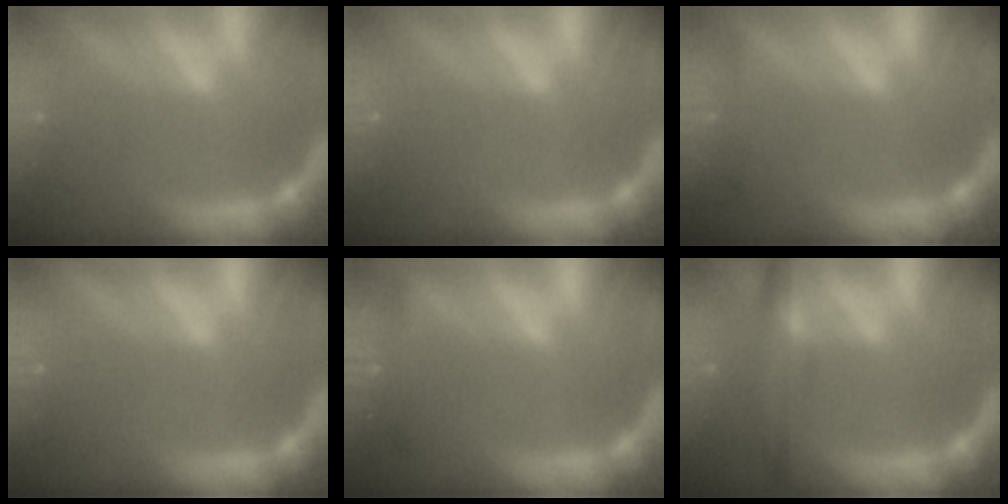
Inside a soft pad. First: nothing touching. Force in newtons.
{"total": 0.0}
{"total": 1.4}
{"total": 0.0}
{"total": 1.9}
{"total": 5.0}